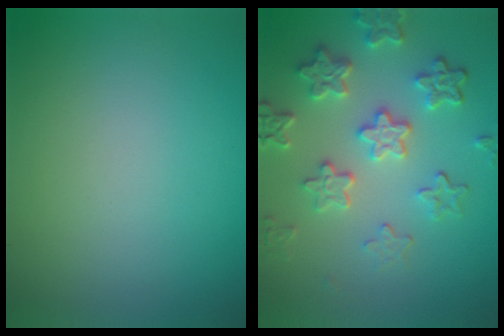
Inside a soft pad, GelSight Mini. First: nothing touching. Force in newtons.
{"total": 5.4, "press": 4.2, "slide": 3.3}